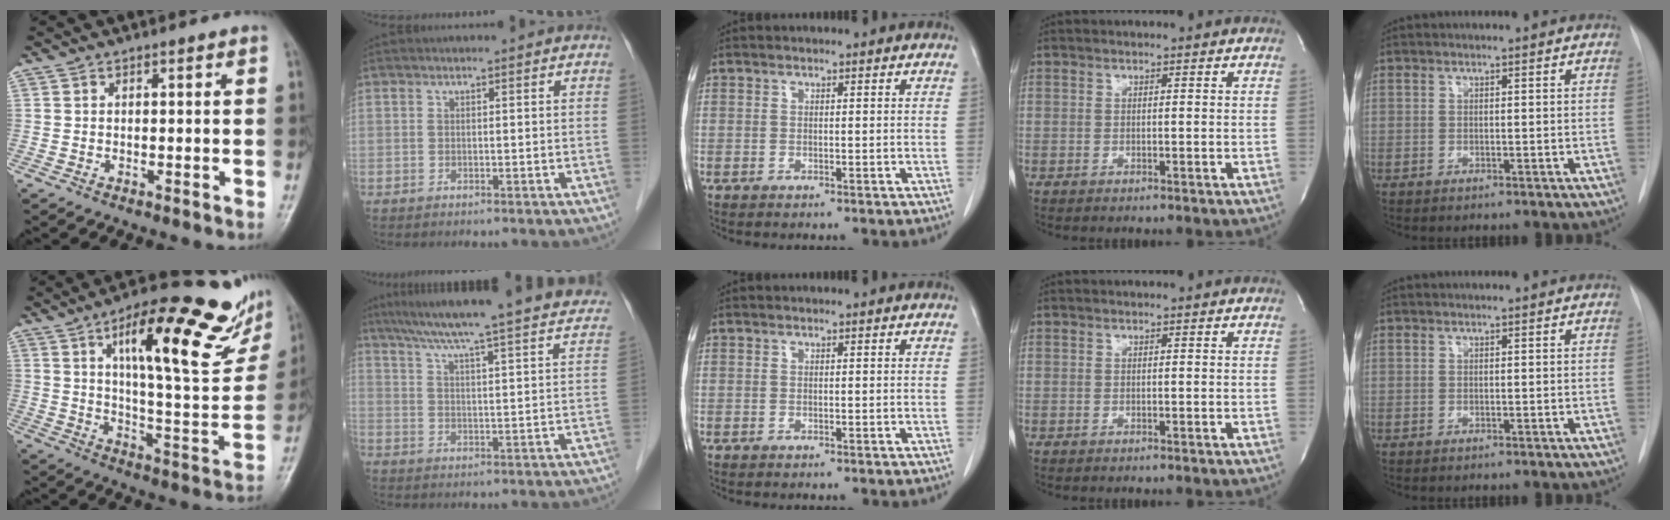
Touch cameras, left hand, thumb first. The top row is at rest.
{"thumb": {"total": 25.1, "force": [12.3, 7.1, 20.6], "torque": [-0.257, -0.031, 0.186]}, "index": {"total": 30.2, "force": [27.4, 1.0, 12.7], "torque": [-0.203, -0.041, 0.341]}}